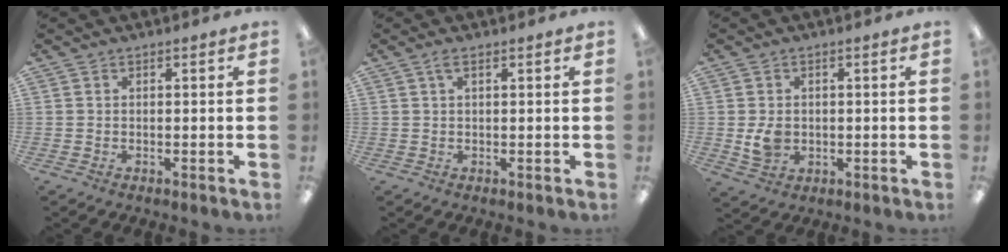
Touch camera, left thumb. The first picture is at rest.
{"total": 2.4, "force": [1.1, 0.8, 2.0], "torque": [-0.046, 0.005, 0.018]}
{"total": 4.7, "force": [-0.1, 3.8, 2.6], "torque": [-0.039, -0.001, -0.002]}